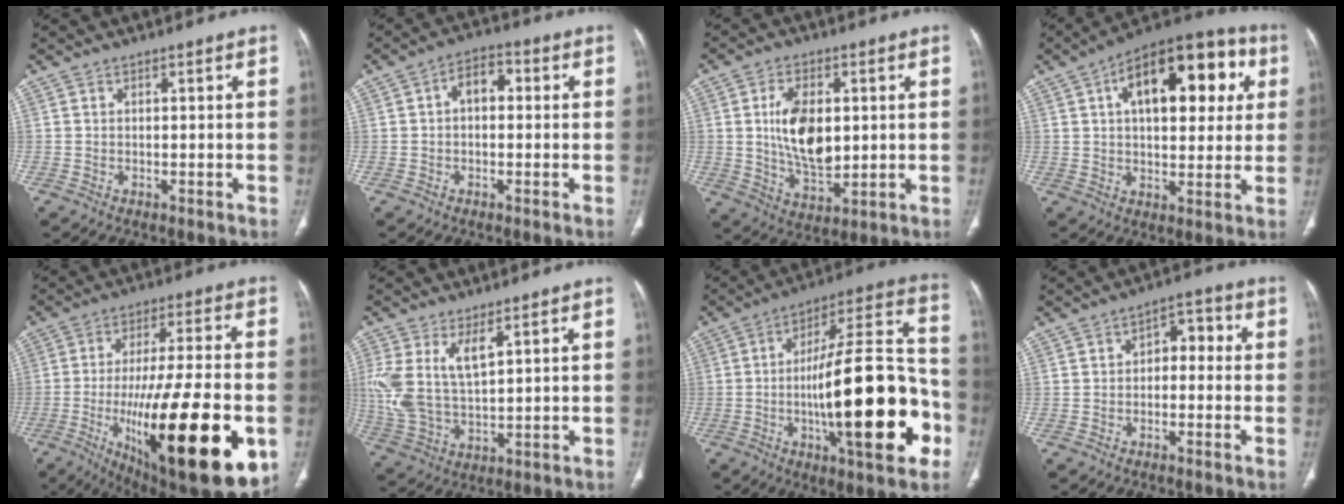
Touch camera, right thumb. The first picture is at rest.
{"total": 5.4, "force": [0.5, 3.4, 4.1], "torque": [-0.052, 0.021, -0.002]}
{"total": 12.4, "force": [1.5, 7.1, 10.1], "torque": [-0.162, -0.014, 0.037]}
{"total": 22.1, "force": [6.6, 11.2, 17.8], "torque": [-0.218, 0.023, 0.089]}
{"total": 31.6, "force": [-8.8, 9.5, 28.9], "torque": [-0.422, -0.014, -0.115]}
{"total": 11.0, "force": [4.1, 5.1, 8.8], "torque": [-0.196, -0.013, 0.097]}
{"total": 28.8, "force": [-7.3, 8.0, 26.7], "torque": [-0.387, 0.031, -0.108]}
{"total": 5.2, "force": [-0.4, 3.4, 3.9], "torque": [-0.036, 0.031, -0.017]}